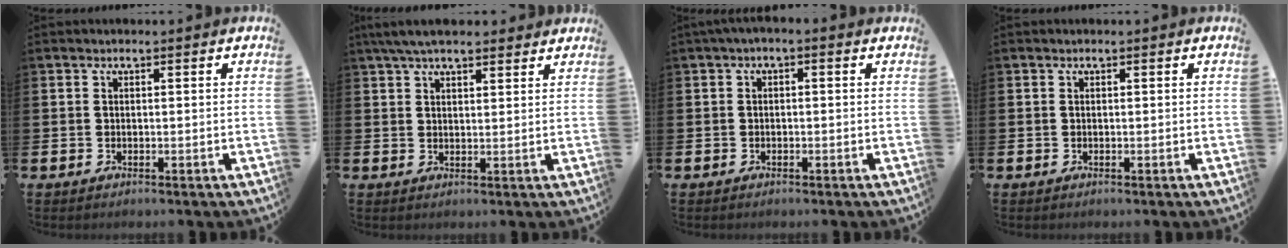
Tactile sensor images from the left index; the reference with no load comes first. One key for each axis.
{"total": 5.2, "fx": 4.5, "fy": 1.4, "fz": 2.1, "tx": -0.051, "ty": -0.006, "tz": 0.085}
{"total": 1.0, "fx": -0.6, "fy": 0.3, "fz": 0.7, "tx": -0.013, "ty": 0.000, "tz": -0.012}
{"total": 0.0}